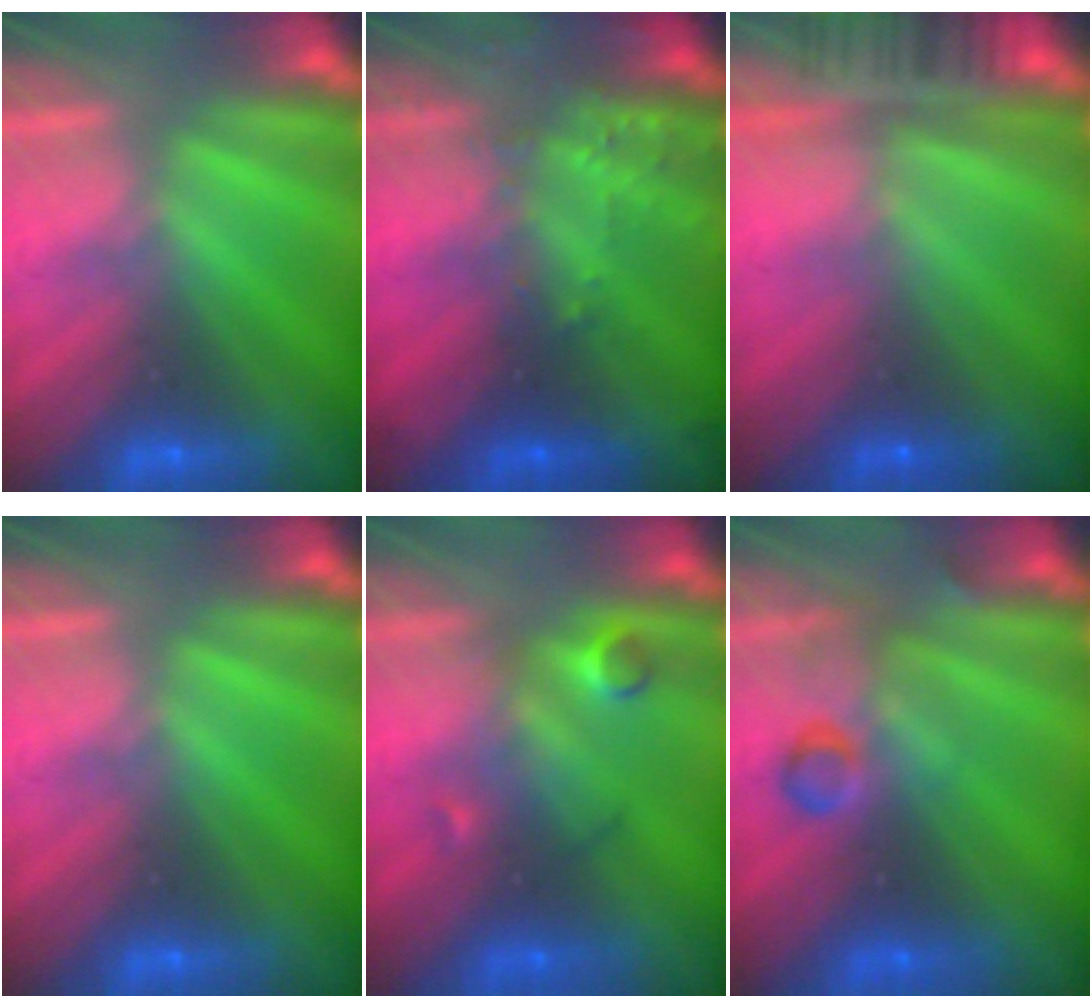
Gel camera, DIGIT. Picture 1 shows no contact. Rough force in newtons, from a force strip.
{"total": 3.0}
{"total": 11.6}
{"total": 0.0}
{"total": 2.9}
{"total": 2.9}